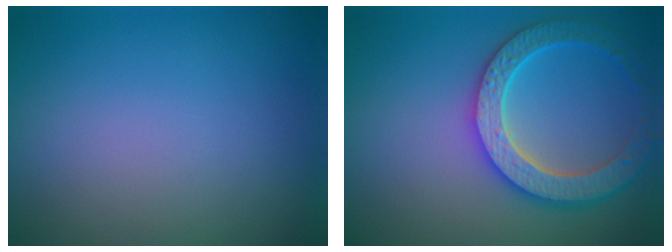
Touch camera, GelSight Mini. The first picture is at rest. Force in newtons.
{"total": 5.8, "press": 5.2, "slide": 2.4}